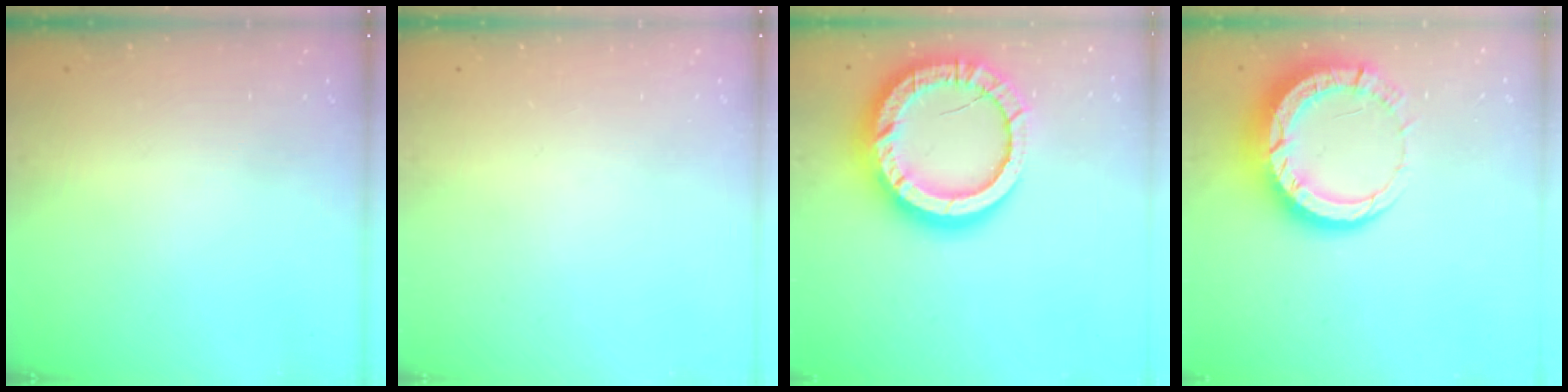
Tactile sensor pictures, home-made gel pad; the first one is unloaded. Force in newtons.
{"total": 0.0}
{"total": 22.5, "press": 22.4, "slide": 2.0}
{"total": 13.4, "press": 13.3, "slide": 1.4}